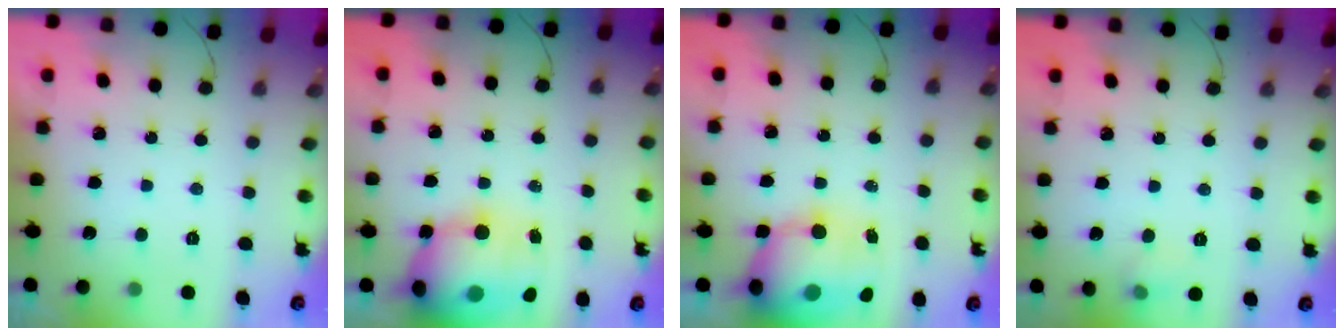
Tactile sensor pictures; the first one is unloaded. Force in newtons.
{"total": 18.4, "press": 17.9, "slide": 4.2}
{"total": 14.1, "press": 13.7, "slide": 3.6}
{"total": 4.8, "press": 4.5, "slide": 1.7}